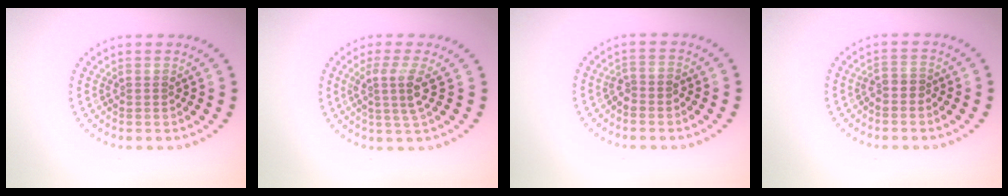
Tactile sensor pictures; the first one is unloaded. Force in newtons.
{"total": 2.9, "press": 2.1, "slide": 2.0}
{"total": 1.3, "press": 1.1, "slide": 0.7}
{"total": 1.0, "press": 0.7, "slide": 0.6}